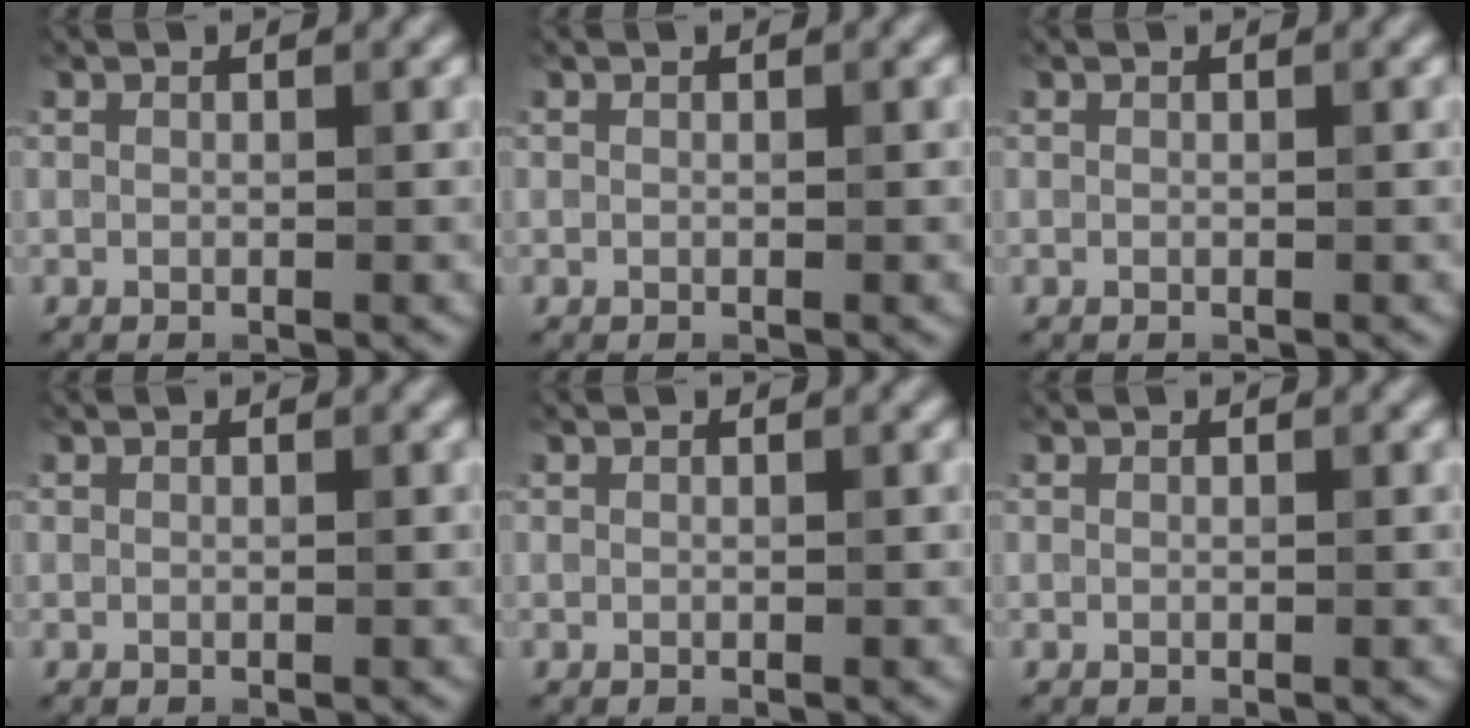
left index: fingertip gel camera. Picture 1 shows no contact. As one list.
[{"total": 0.0}, {"total": 0.0}, {"total": 0.0}, {"total": 0.0}, {"total": 0.0}]